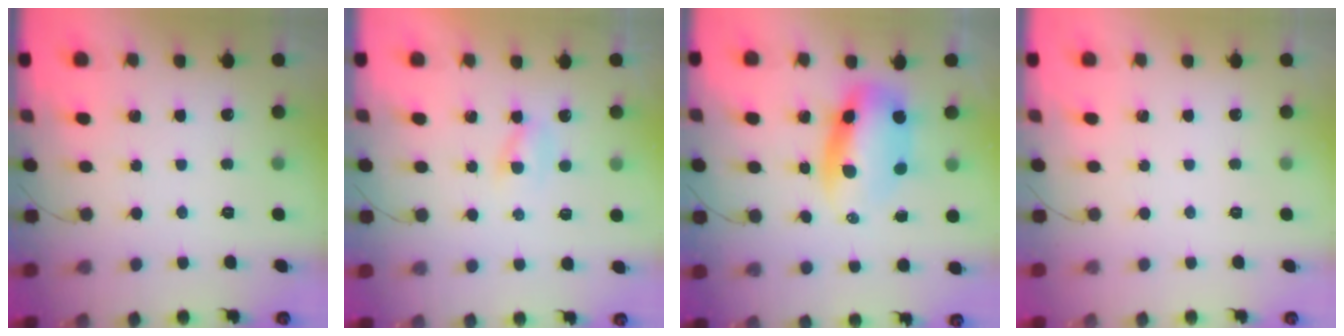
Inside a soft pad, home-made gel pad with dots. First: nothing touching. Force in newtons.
{"total": 2.0, "press": 1.8, "slide": 0.9}
{"total": 8.7, "press": 8.3, "slide": 2.3}
{"total": 0.0}